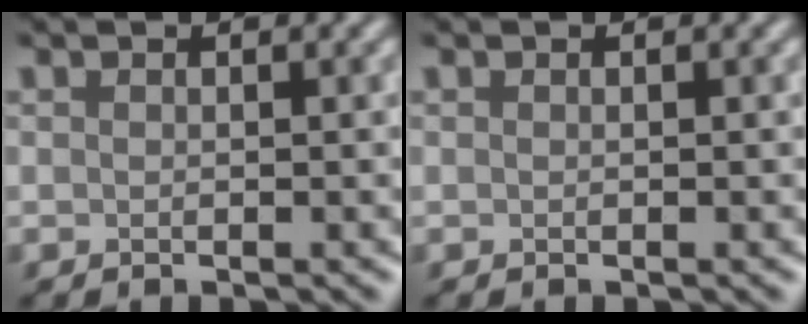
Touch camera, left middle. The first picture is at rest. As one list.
[{"total": 0.0}]